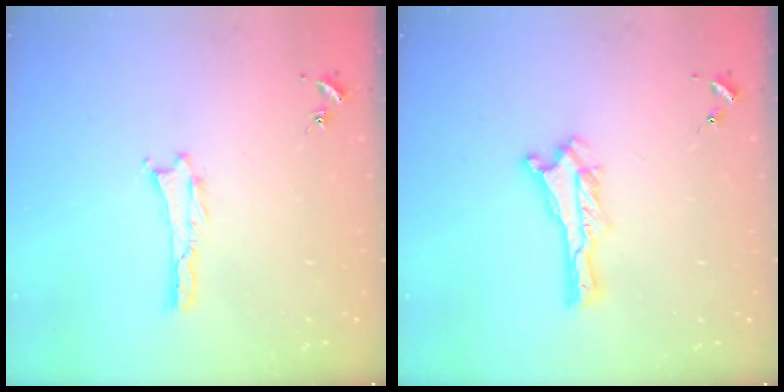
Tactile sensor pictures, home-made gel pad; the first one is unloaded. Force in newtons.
{"total": 0.0}